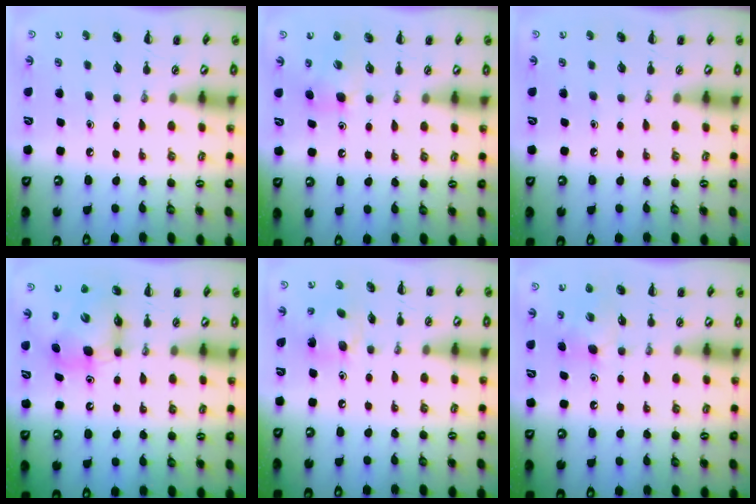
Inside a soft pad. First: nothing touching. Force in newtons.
{"total": 5.3, "press": 5.1, "slide": 1.3}
{"total": 0.0}
{"total": 7.1, "press": 7.0, "slide": 1.2}
{"total": 7.2, "press": 7.2, "slide": 0.5}
{"total": 5.4, "press": 5.2, "slide": 1.4}